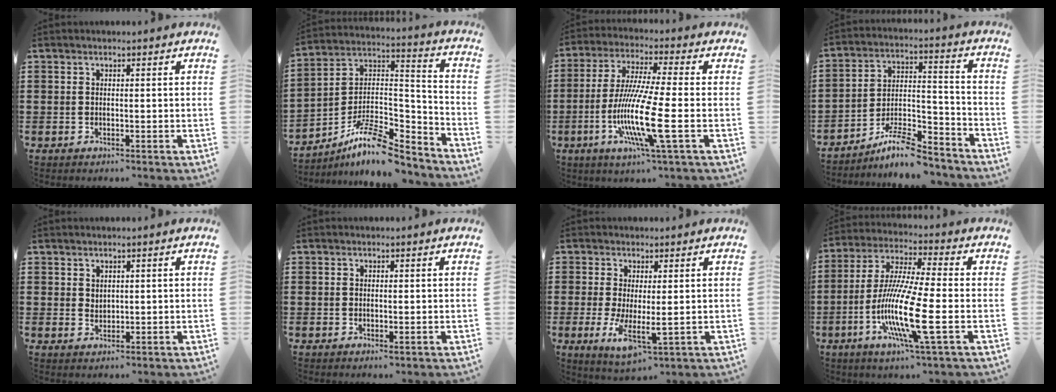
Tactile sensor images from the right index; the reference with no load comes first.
{"total": 11.6, "force": [-9.1, 3.4, 6.3], "torque": [-0.127, 0.024, -0.180]}
{"total": 12.9, "force": [-3.8, 0.5, 12.3], "torque": [-0.262, -0.023, -0.082]}
{"total": 9.7, "force": [-8.6, 1.8, 4.3], "torque": [-0.065, 0.027, -0.161]}
{"total": 1.4, "force": [1.1, 0.8, 0.3], "torque": [-0.007, 0.003, 0.021]}
{"total": 0.6, "force": [0.0, 0.0, 0.6], "torque": [-0.012, -0.004, 0.000]}
{"total": 5.3, "force": [-0.1, 1.7, 5.0], "torque": [-0.082, -0.019, 0.000]}
{"total": 13.5, "force": [-4.5, 1.3, 12.7], "torque": [-0.281, -0.023, -0.096]}